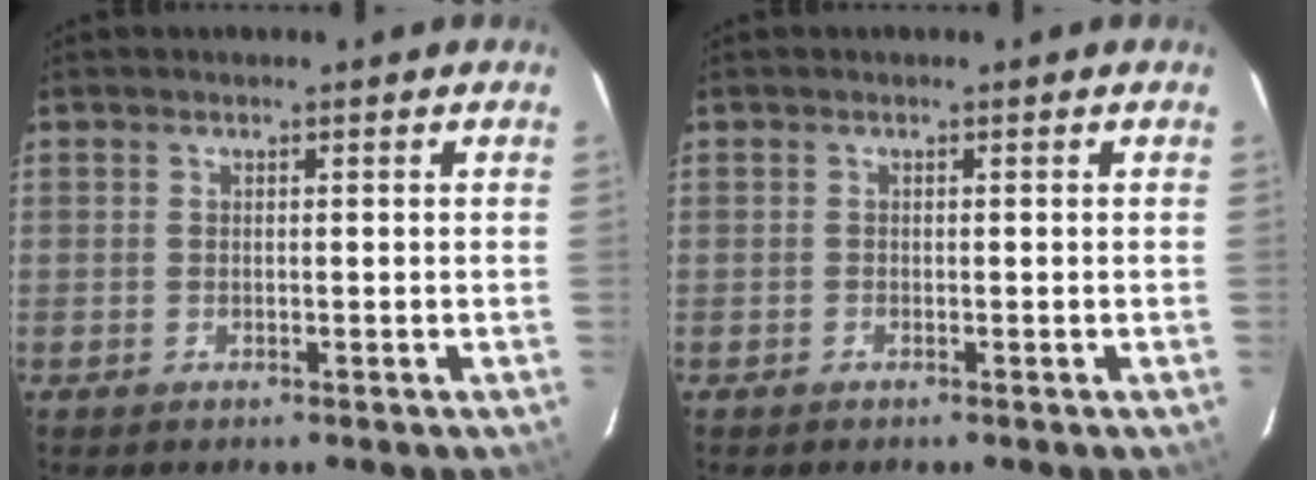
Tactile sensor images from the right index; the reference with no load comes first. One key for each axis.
{"total": 0.0}